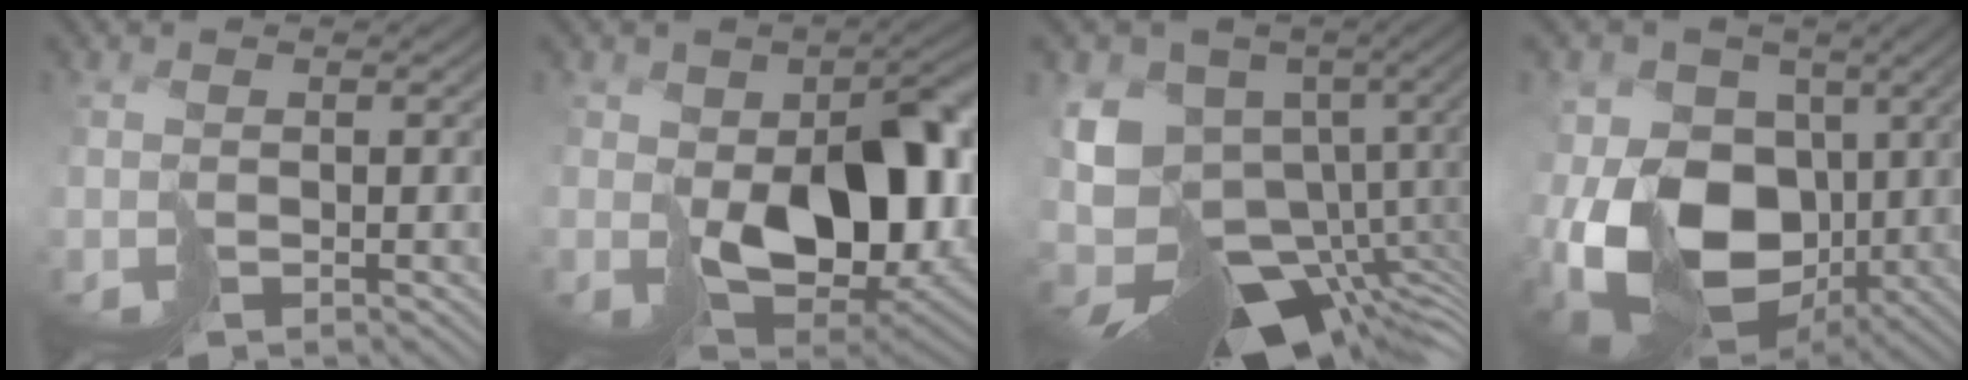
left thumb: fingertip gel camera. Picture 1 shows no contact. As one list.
[{"total": 13.3, "force": [-0.3, 8.8, 10.0], "torque": [-0.139, -0.029, 0.011]}, {"total": 14.3, "force": [-4.9, 8.8, 10.2], "torque": [-0.205, -0.018, -0.064]}, {"total": 16.0, "force": [-2.9, 11.1, 11.2], "torque": [-0.223, -0.002, -0.043]}]